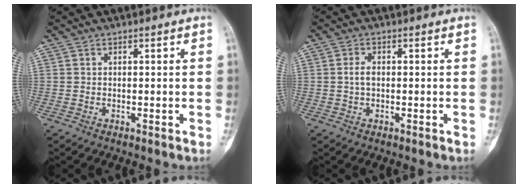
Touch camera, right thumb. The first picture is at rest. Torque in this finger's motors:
{"motor_torque": [0.47, 0.36, 0.14, -0.20, 0.11]}